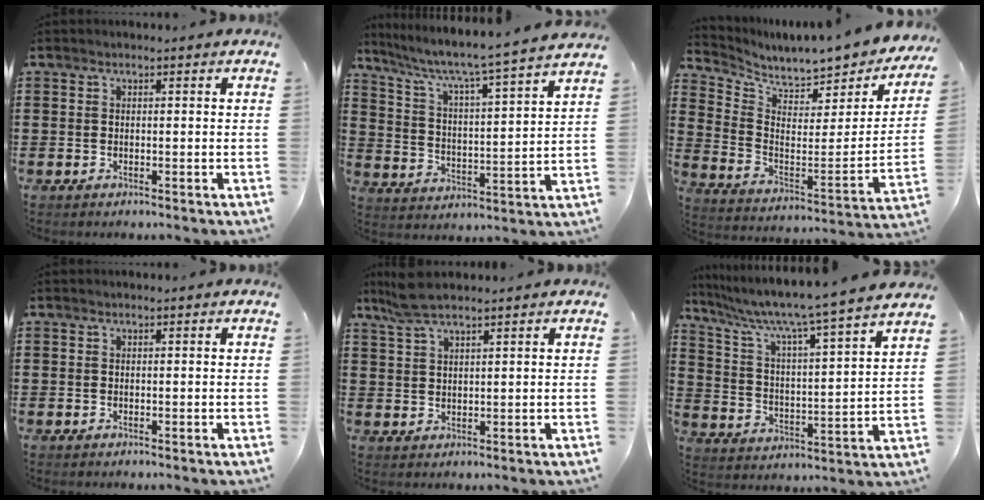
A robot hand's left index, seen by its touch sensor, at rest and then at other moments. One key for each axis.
{"total": 4.9, "fx": 4.2, "fy": -0.3, "fz": 2.6, "tx": -0.072, "ty": -0.041, "tz": 0.057}
{"total": 4.8, "fx": 4.6, "fy": 0.6, "fz": 1.3, "tx": -0.046, "ty": -0.059, "tz": 0.072}
{"total": 0.0}
{"total": 4.4, "fx": 3.4, "fy": 0.8, "fz": 2.7, "tx": -0.061, "ty": 0.003, "tz": 0.063}
{"total": 7.0, "fx": 6.1, "fy": -1.0, "fz": 3.4, "tx": -0.094, "ty": -0.058, "tz": 0.090}